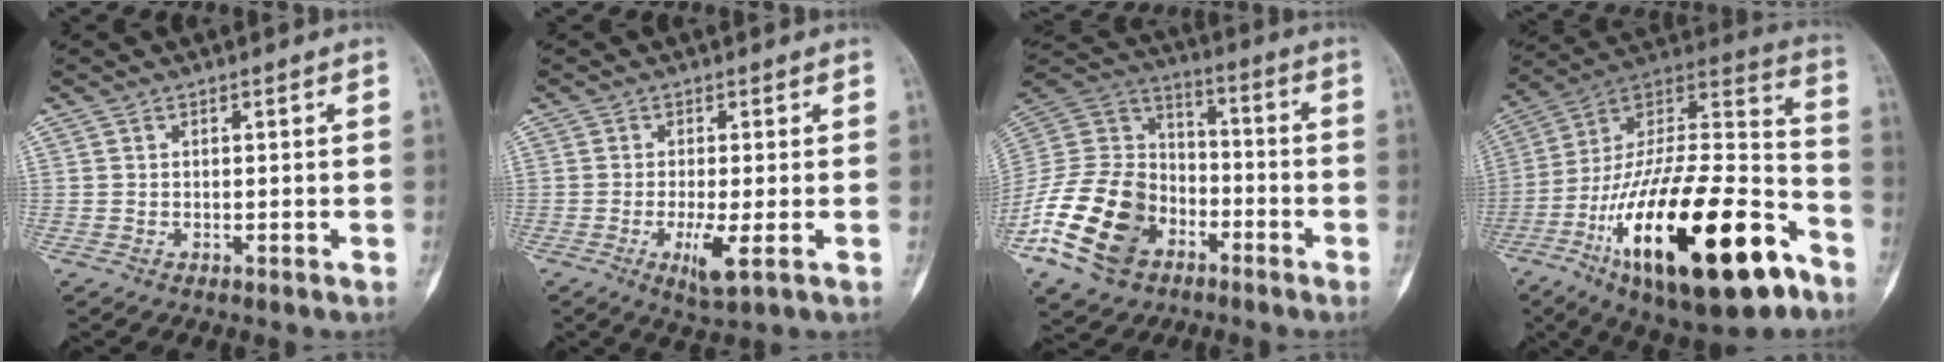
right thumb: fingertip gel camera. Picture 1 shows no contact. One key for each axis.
{"total": 4.9, "fx": -1.4, "fy": 0.9, "fz": 4.6, "tx": -0.093, "ty": -0.013, "tz": -0.025}
{"total": 20.2, "fx": -9.7, "fy": 14.0, "fz": 10.8, "tx": -0.199, "ty": 0.068, "tz": -0.183}
{"total": 35.5, "fx": -16.8, "fy": 13.2, "fz": 28.3, "tx": -0.469, "ty": 0.061, "tz": -0.271}